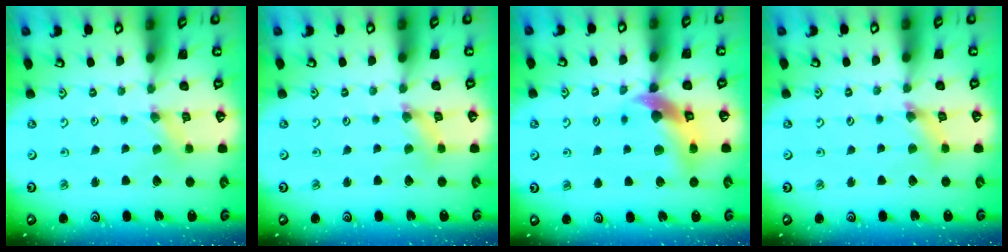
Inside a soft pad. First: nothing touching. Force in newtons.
{"total": 2.1, "press": 2.1, "slide": 0.4}
{"total": 11.8, "press": 11.7, "slide": 1.9}
{"total": 4.3, "press": 4.3, "slide": 0.4}